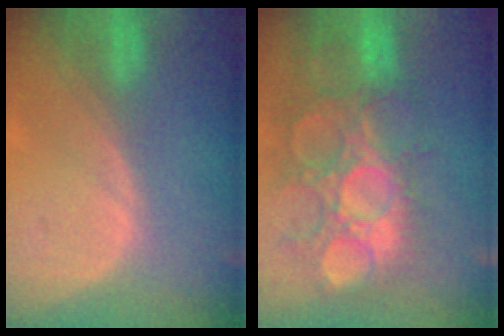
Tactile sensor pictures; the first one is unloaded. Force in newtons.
{"total": 13.3, "press": 12.2, "slide": 5.4}